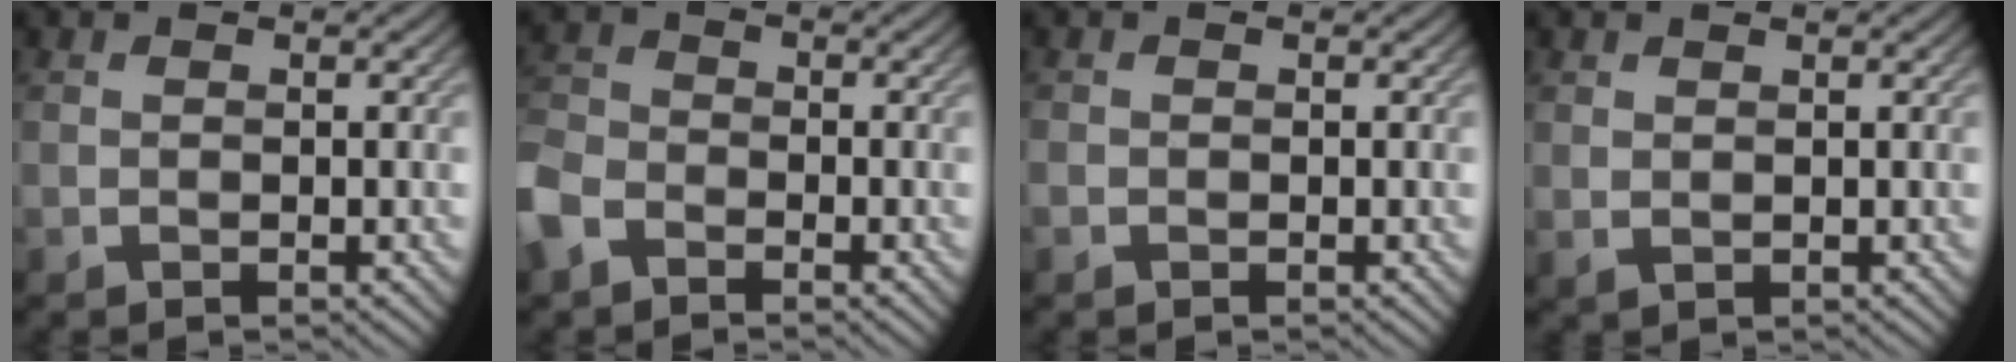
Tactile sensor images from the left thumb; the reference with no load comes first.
{"total": 5.5, "force": [-3.6, 3.4, 2.4], "torque": [-0.069, -0.005, -0.090]}
{"total": 0.6, "force": [-0.4, 0.5, 0.0], "torque": [0.001, -0.002, -0.010]}
{"total": 0.8, "force": [0.6, 0.4, 0.3], "torque": [-0.009, -0.003, 0.015]}